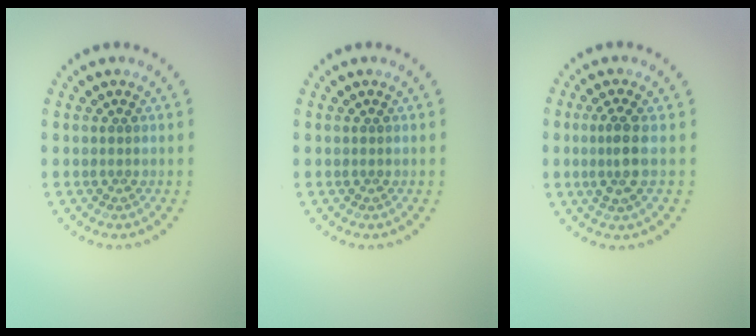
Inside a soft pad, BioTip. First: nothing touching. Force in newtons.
{"total": 0.0}
{"total": 2.5, "press": 2.2, "slide": 1.2}